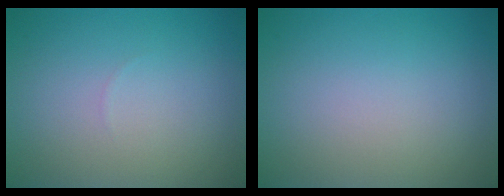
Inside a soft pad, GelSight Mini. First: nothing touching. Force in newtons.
{"total": 0.0}